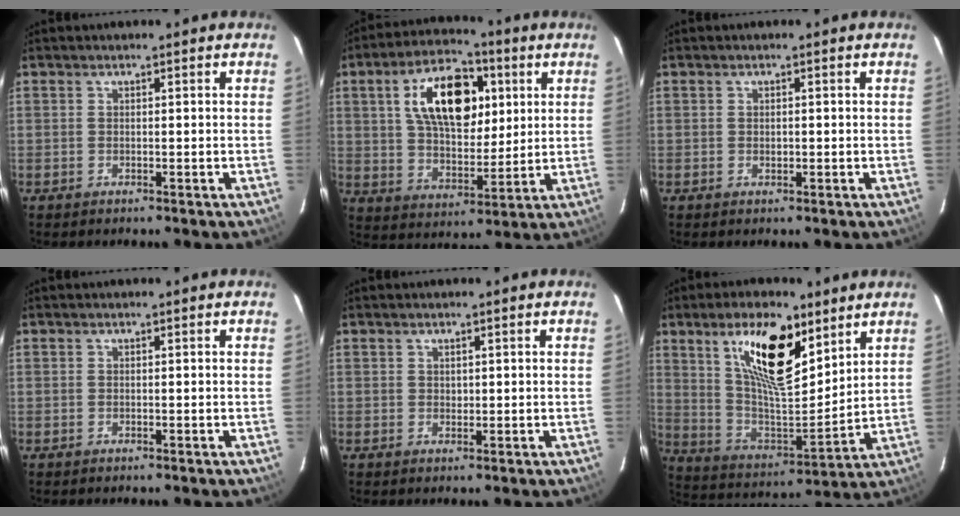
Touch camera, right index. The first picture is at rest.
{"total": 15.6, "force": [5.1, 8.6, 12.0], "torque": [-0.204, 0.023, 0.089]}
{"total": 0.9, "force": [-0.1, 0.6, 0.7], "torque": [-0.010, 0.003, -0.001]}
{"total": 0.0}
{"total": 0.9, "force": [0.4, 0.1, -0.8], "torque": [0.017, 0.002, 0.006]}
{"total": 17.1, "force": [9.9, 6.3, 12.5], "torque": [-0.221, -0.003, 0.188]}